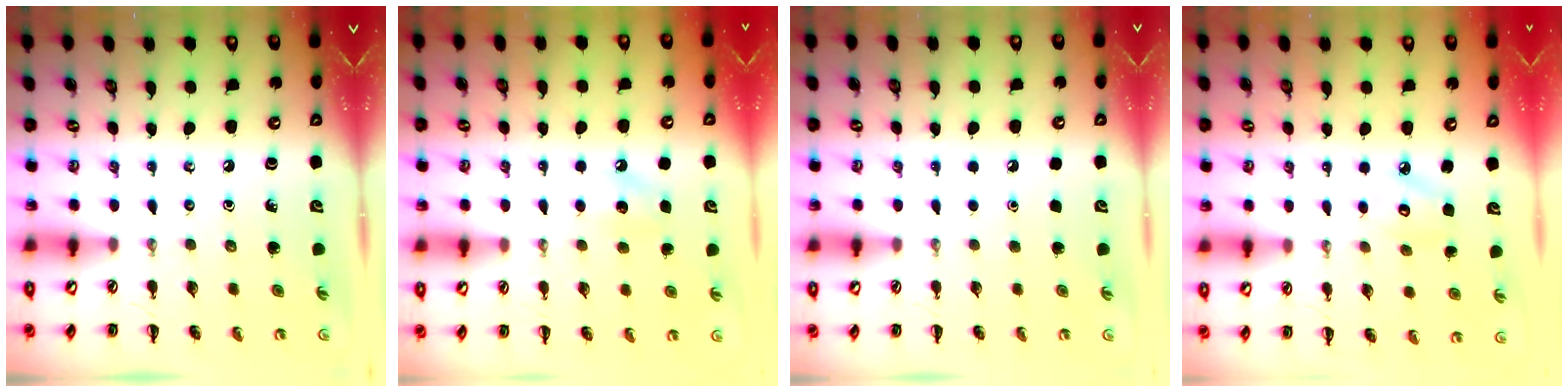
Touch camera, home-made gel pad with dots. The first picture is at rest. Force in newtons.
{"total": 5.6, "press": 5.4, "slide": 1.5}
{"total": 1.8, "press": 1.7, "slide": 0.1}
{"total": 4.0, "press": 3.9, "slide": 0.8}